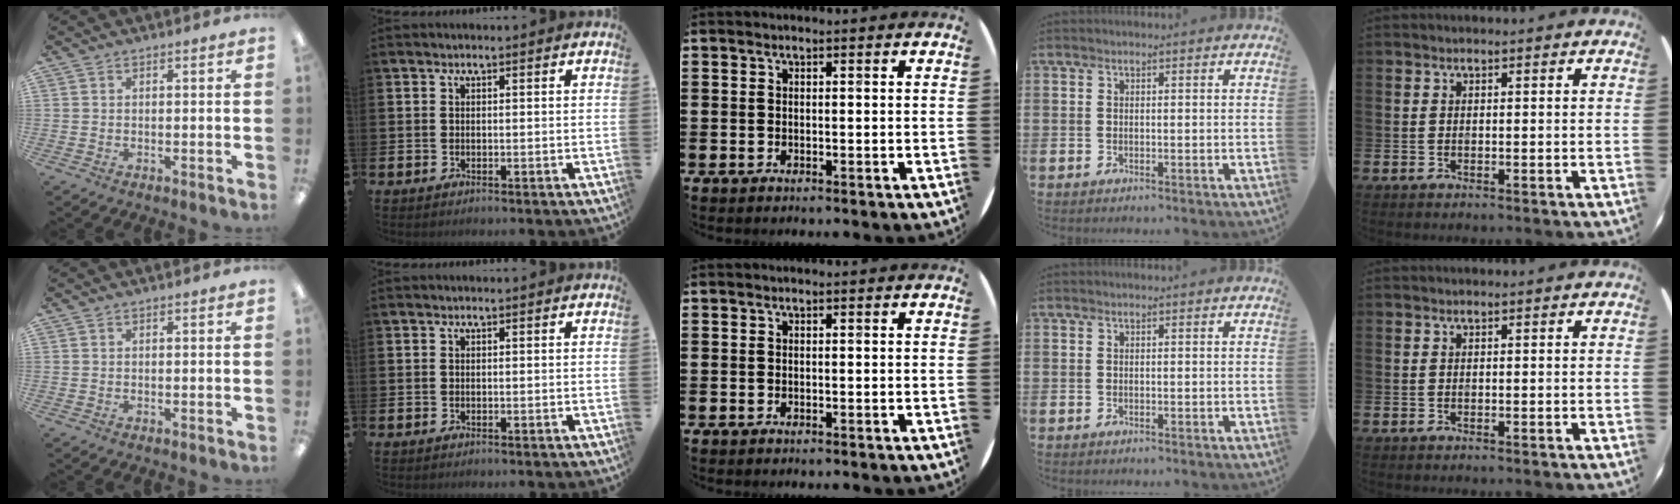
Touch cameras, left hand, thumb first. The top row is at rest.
{}